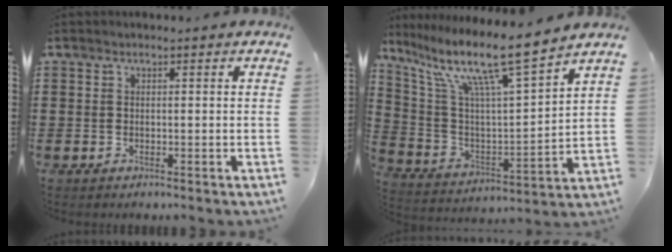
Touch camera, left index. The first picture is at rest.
{"total": 12.8, "force": [9.3, 1.1, 8.7], "torque": [-0.190, -0.058, 0.148]}